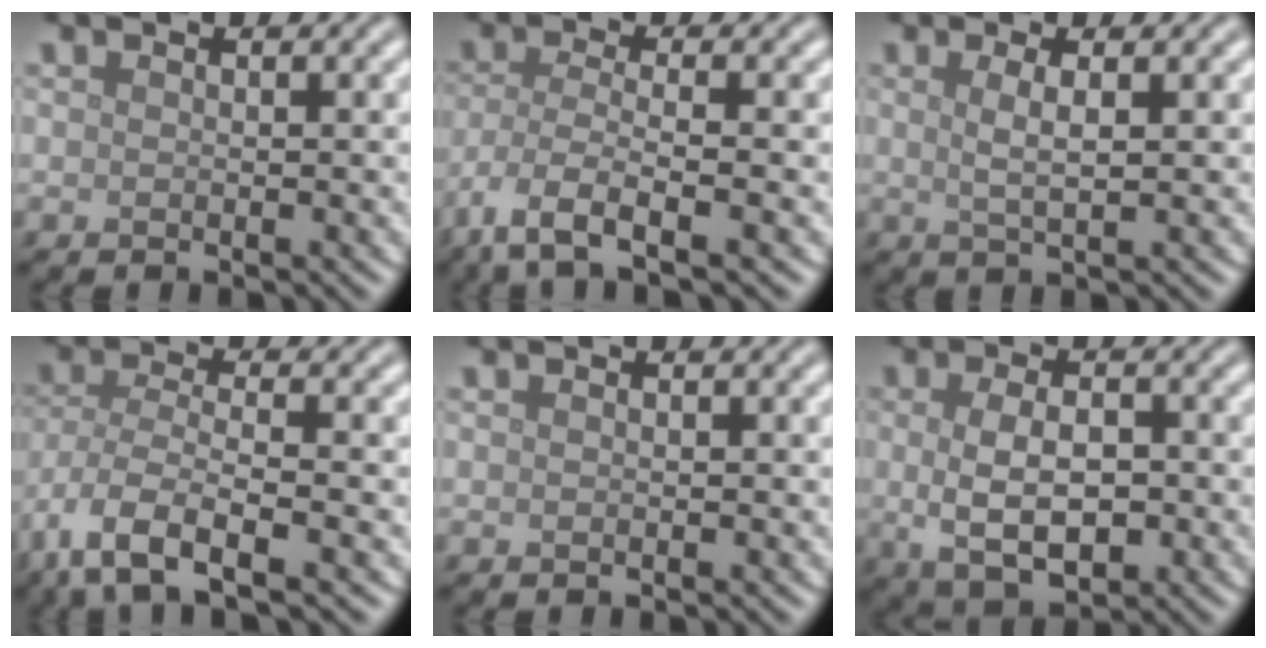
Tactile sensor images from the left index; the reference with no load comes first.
{"total": 5.8, "force": [-3.4, 1.6, 4.5], "torque": [-0.092, -0.010, -0.073]}
{"total": 2.1, "force": [0.6, 0.6, 1.9], "torque": [-0.032, -0.002, 0.008]}
{"total": 6.8, "force": [-3.6, 2.6, 5.1], "torque": [-0.108, -0.010, -0.077]}
{"total": 0.0}
{"total": 5.2, "force": [-0.5, 2.9, 4.4], "torque": [-0.083, -0.008, -0.007]}